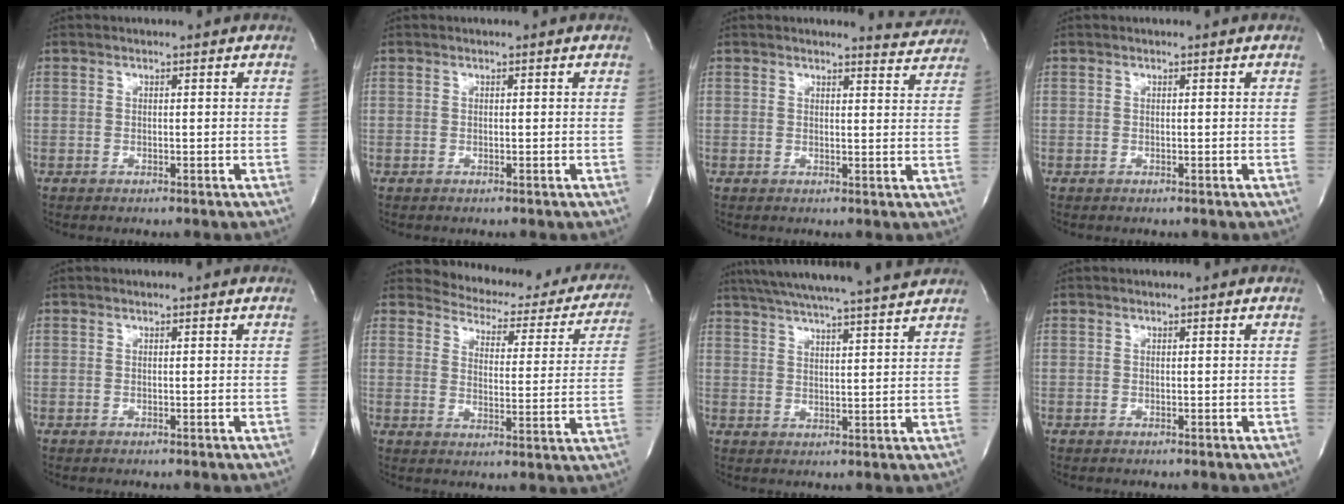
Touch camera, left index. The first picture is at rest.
{"total": 0.0}
{"total": 4.0, "force": [4.0, 0.2, -0.4], "torque": [0.000, -0.026, 0.030]}
{"total": 0.0}
{"total": 0.0}
{"total": 19.8, "force": [18.2, 6.2, 4.6], "torque": [-0.037, -0.046, 0.198]}
{"total": 17.5, "force": [15.7, -0.4, 7.8], "torque": [-0.137, 0.008, 0.218]}
{"total": 0.0}